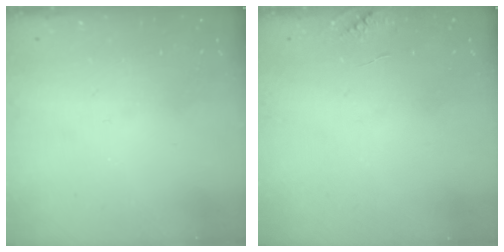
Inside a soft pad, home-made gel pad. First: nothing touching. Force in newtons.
{"total": 4.7, "press": 4.7, "slide": 0.5}